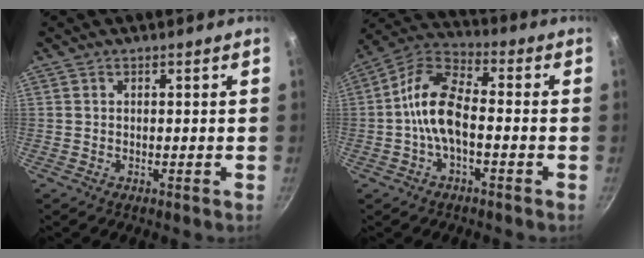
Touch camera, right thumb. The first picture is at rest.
{"total": 10.9, "force": [-2.0, 5.2, 9.4], "torque": [-0.173, 0.042, -0.054]}